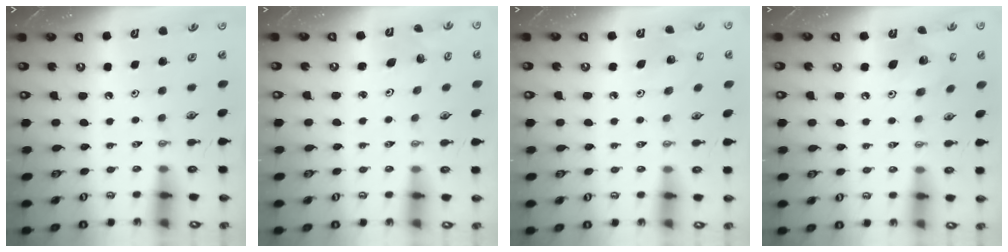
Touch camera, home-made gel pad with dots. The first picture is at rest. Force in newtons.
{"total": 2.0, "press": 2.0, "slide": 0.1}
{"total": 4.8, "press": 4.8, "slide": 0.4}
{"total": 9.7, "press": 9.7, "slide": 0.6}